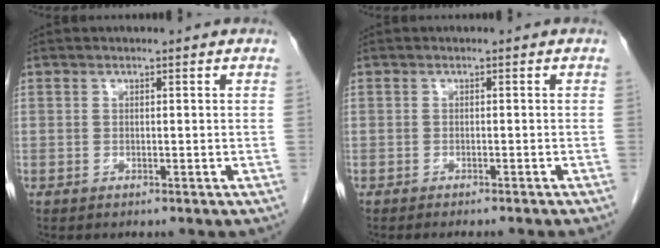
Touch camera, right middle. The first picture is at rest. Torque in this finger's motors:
{"motor_torque": [0.12, -0.03, 0.04, 0.03]}